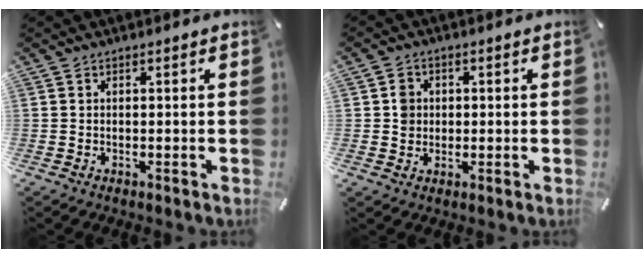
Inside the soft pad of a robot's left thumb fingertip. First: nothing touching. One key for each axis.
{"total": 3.8, "fx": 0.2, "fy": 3.6, "fz": 1.1, "tx": -0.010, "ty": 0.002, "tz": -0.002}